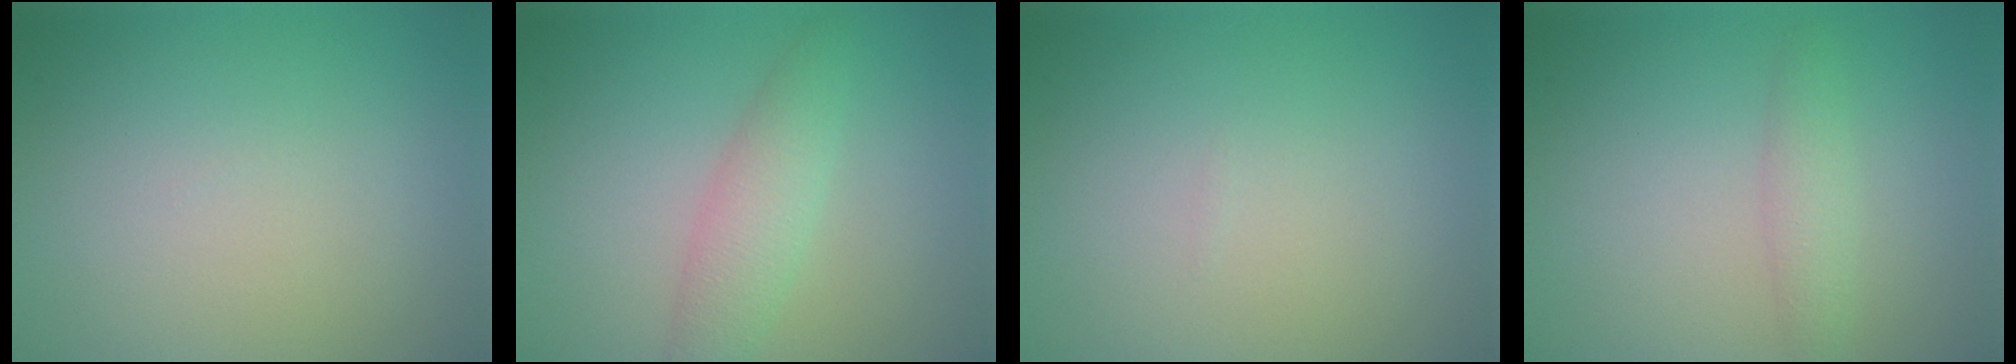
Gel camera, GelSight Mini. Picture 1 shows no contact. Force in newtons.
{"total": 2.9, "press": 2.9, "slide": 0.0}
{"total": 0.0}
{"total": 1.9, "press": 1.9, "slide": 0.1}